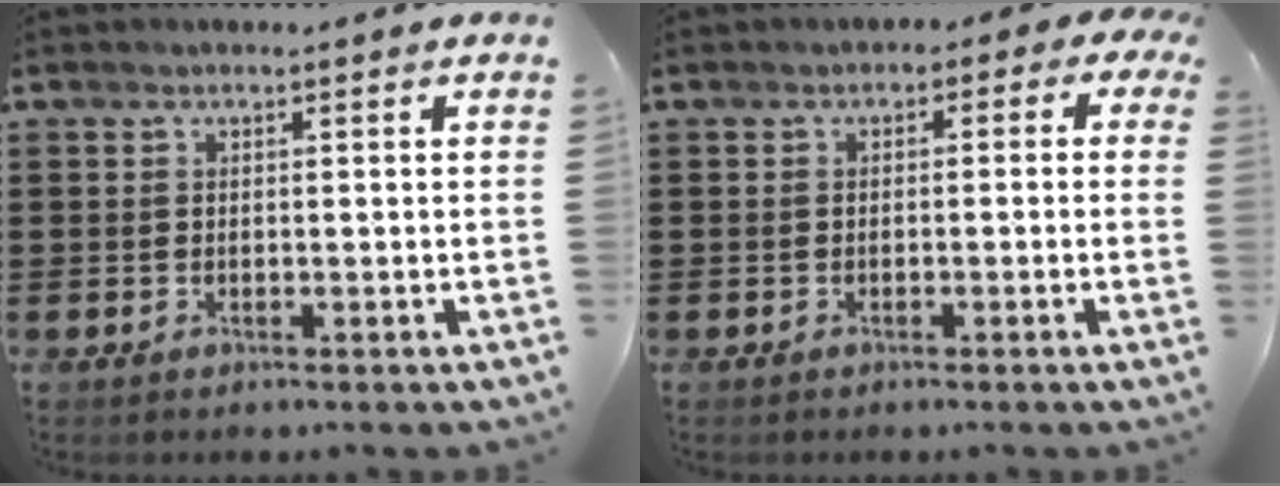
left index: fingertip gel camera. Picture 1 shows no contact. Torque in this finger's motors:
{"motor_torque": [2.01, -0.13, 0.76, 0.08]}